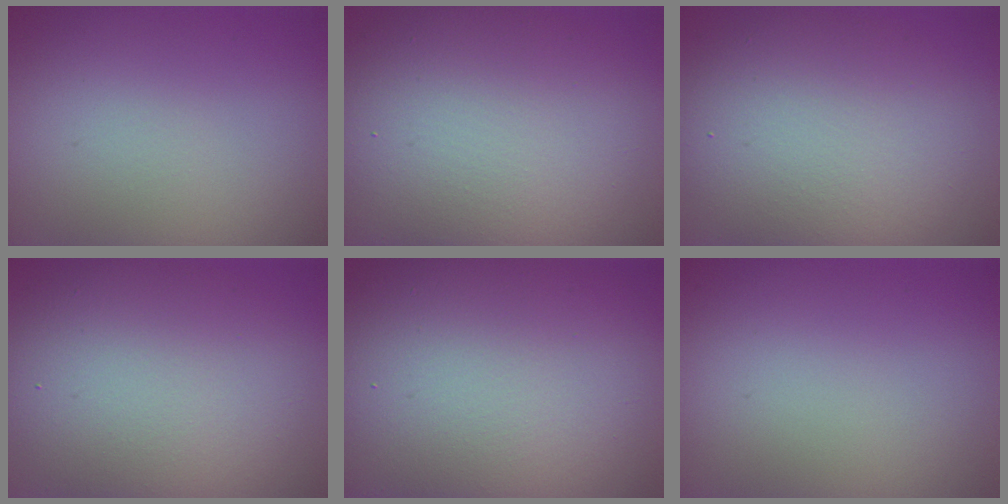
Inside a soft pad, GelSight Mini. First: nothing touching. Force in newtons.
{"total": 11.8, "press": 11.8, "slide": 0.5}
{"total": 8.6, "press": 8.6, "slide": 0.2}
{"total": 9.6, "press": 9.6, "slide": 0.5}
{"total": 15.6, "press": 15.6, "slide": 0.9}
{"total": 0.0}